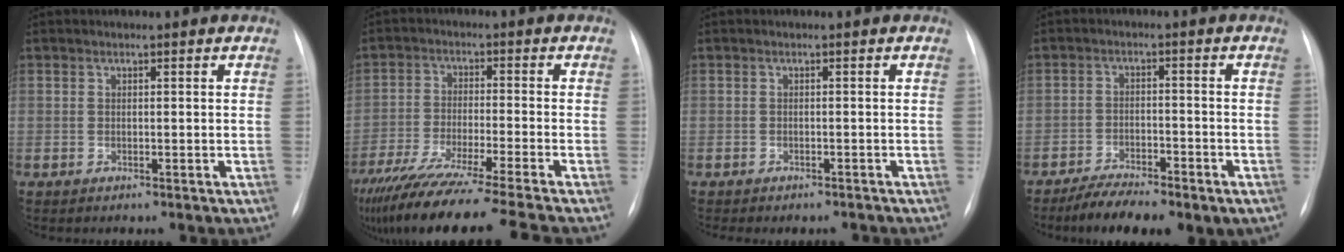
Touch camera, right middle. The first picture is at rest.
{"total": 19.9, "force": [-16.6, -1.0, 10.9], "torque": [-0.181, -0.060, -0.271]}
{"total": 2.8, "force": [-2.5, 0.9, 0.9], "torque": [-0.011, -0.004, -0.028]}
{"total": 9.8, "force": [-7.2, 3.2, 5.8], "torque": [-0.093, -0.004, -0.110]}